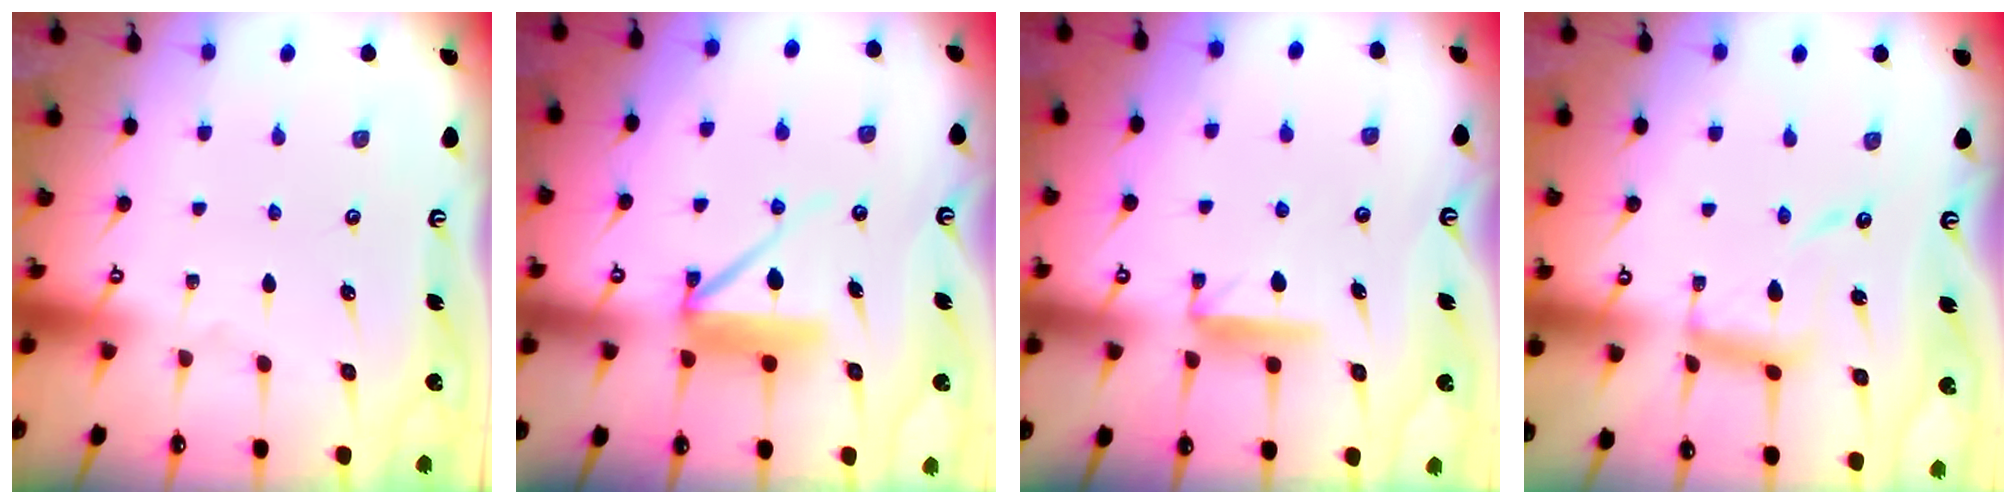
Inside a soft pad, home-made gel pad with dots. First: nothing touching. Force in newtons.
{"total": 9.2, "press": 9.2, "slide": 1.0}
{"total": 6.7, "press": 6.7, "slide": 0.2}
{"total": 11.6, "press": 11.6, "slide": 1.0}